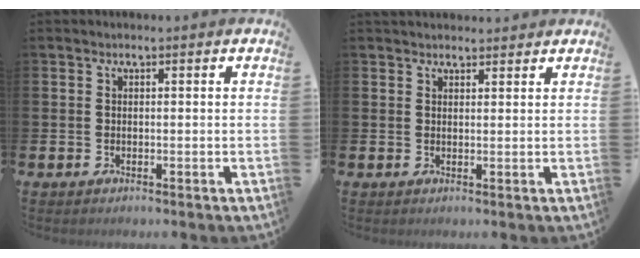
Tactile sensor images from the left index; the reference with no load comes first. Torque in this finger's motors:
{"motor_torque": [0.71, -1.08, 0.01, 0.09]}